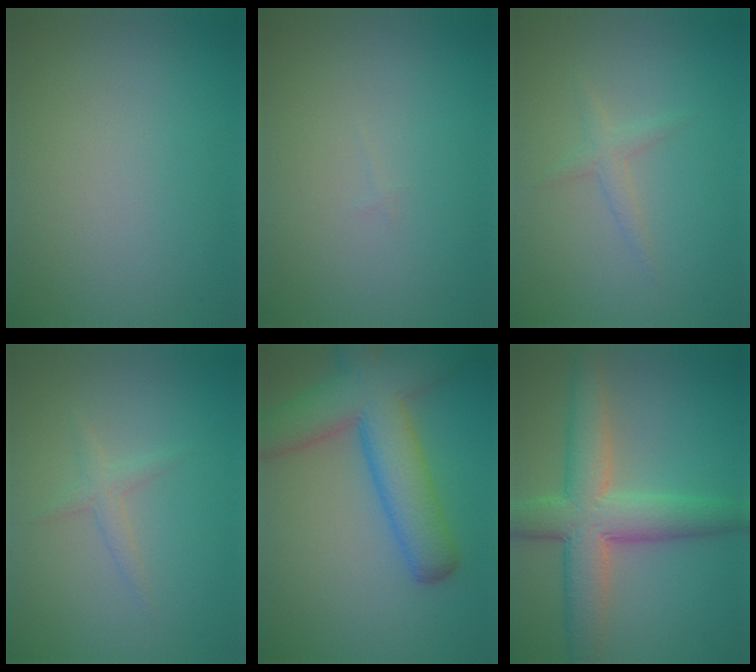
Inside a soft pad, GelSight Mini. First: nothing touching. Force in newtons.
{"total": 0.0}
{"total": 1.3, "press": 1.3, "slide": 0.1}
{"total": 1.3, "press": 1.3, "slide": 0.1}
{"total": 7.7, "press": 7.7, "slide": 0.7}
{"total": 7.5, "press": 7.5, "slide": 0.2}